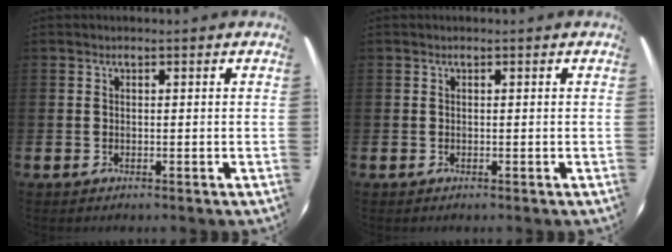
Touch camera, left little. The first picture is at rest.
{"total": 0.0}